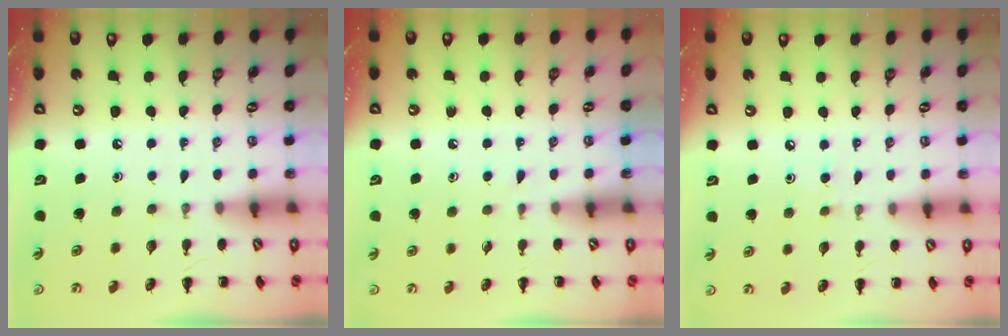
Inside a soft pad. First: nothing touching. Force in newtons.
{"total": 2.9, "press": 2.6, "slide": 1.4}
{"total": 2.5, "press": 2.3, "slide": 0.9}